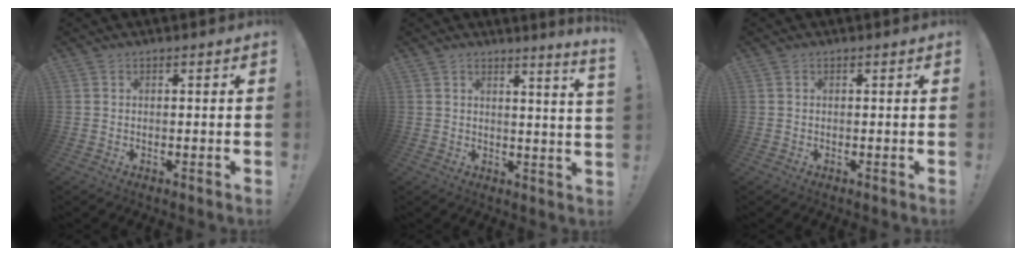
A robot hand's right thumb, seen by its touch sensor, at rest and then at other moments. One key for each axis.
{"total": 4.3, "fx": 2.5, "fy": -1.1, "fz": 3.3, "tx": -0.043, "ty": -0.025, "tz": 0.037}
{"total": 0.0}